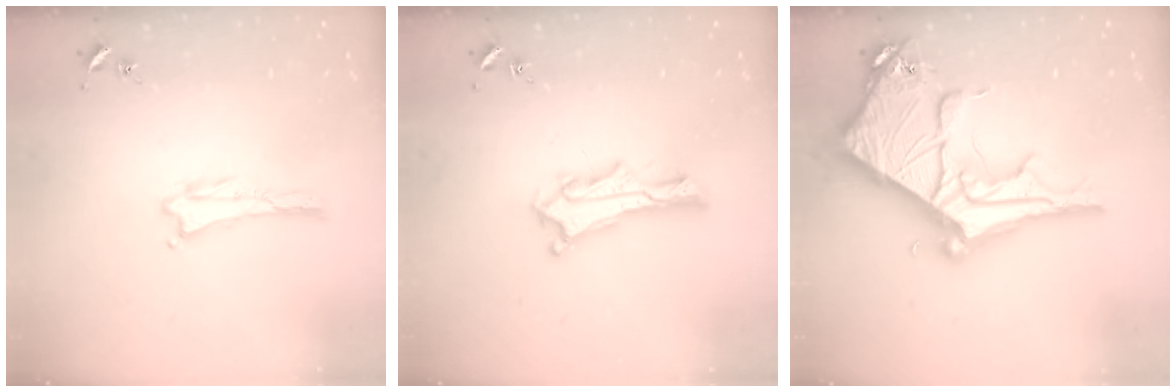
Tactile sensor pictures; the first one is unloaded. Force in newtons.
{"total": 5.2, "press": 5.2, "slide": 0.6}
{"total": 13.5, "press": 13.4, "slide": 1.4}